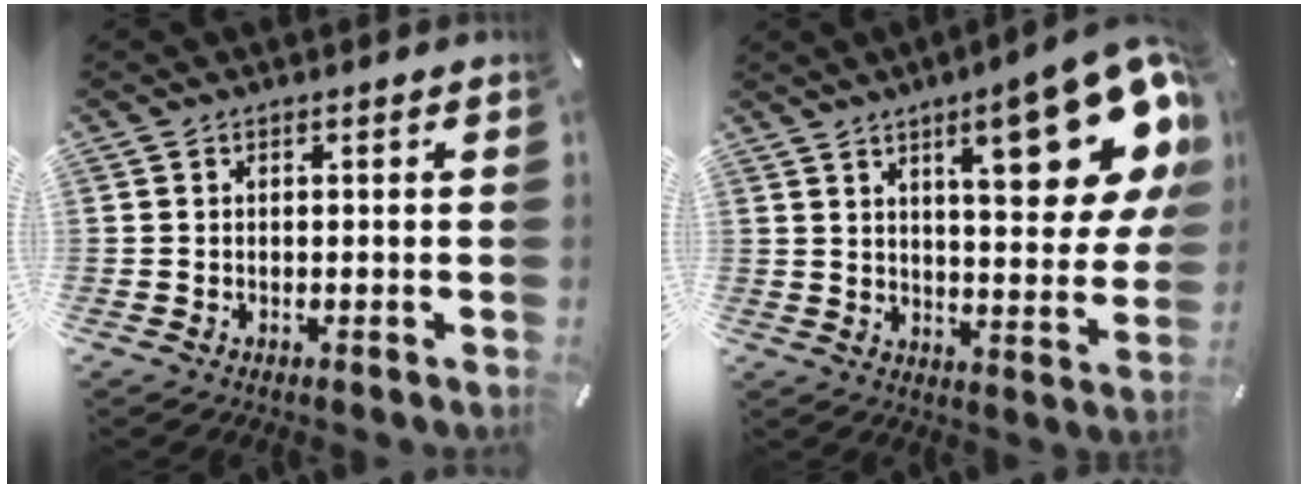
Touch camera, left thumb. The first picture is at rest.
{"total": 22.4, "force": [11.0, 6.9, 18.3], "torque": [-0.245, -0.067, 0.162]}